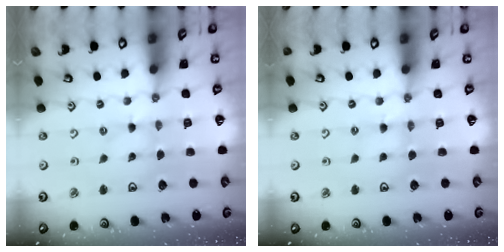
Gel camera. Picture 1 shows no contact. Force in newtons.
{"total": 3.0, "press": 2.9, "slide": 0.4}